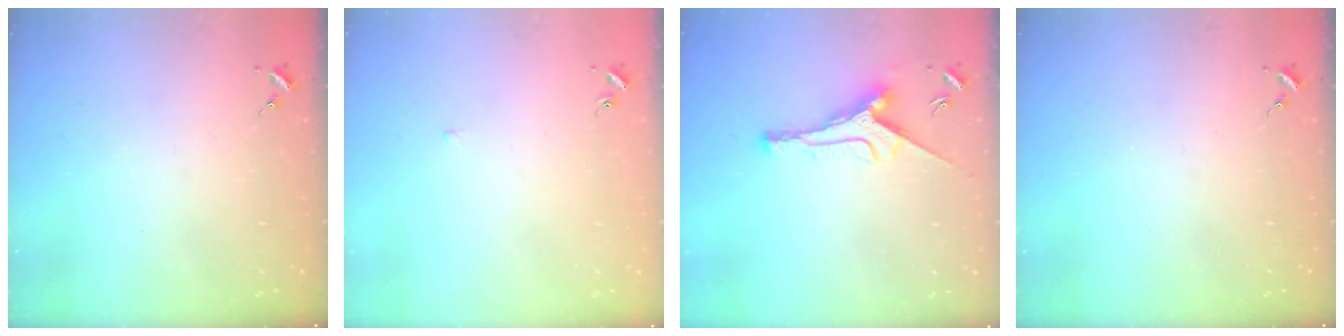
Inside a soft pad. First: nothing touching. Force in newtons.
{"total": 2.0, "press": 1.9, "slide": 0.4}
{"total": 9.9, "press": 9.9, "slide": 0.5}
{"total": 0.0}